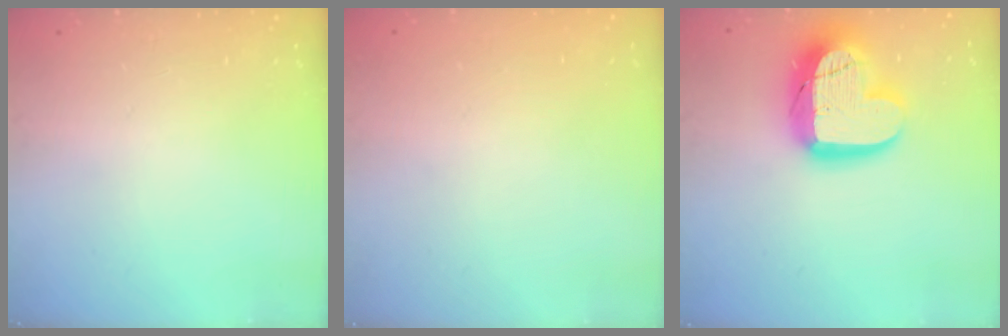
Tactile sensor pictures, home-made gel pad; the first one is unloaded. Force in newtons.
{"total": 0.0}
{"total": 20.6, "press": 20.6, "slide": 1.5}